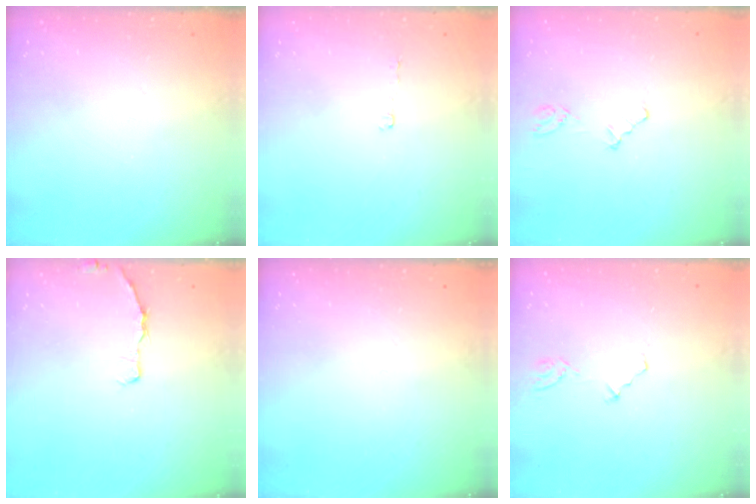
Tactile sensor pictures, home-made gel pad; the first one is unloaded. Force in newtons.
{"total": 2.6, "press": 2.5, "slide": 0.5}
{"total": 2.4, "press": 2.3, "slide": 0.4}
{"total": 3.5, "press": 3.4, "slide": 0.5}
{"total": 0.0}
{"total": 2.7, "press": 2.5, "slide": 1.2}